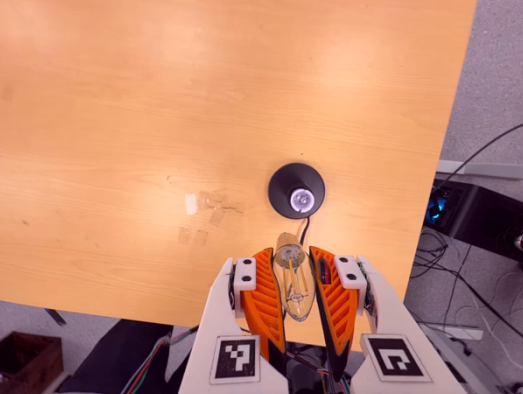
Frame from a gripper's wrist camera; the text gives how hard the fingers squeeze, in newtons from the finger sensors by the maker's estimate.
{"total": 23.5, "left": 25.6, "right": 21.3}